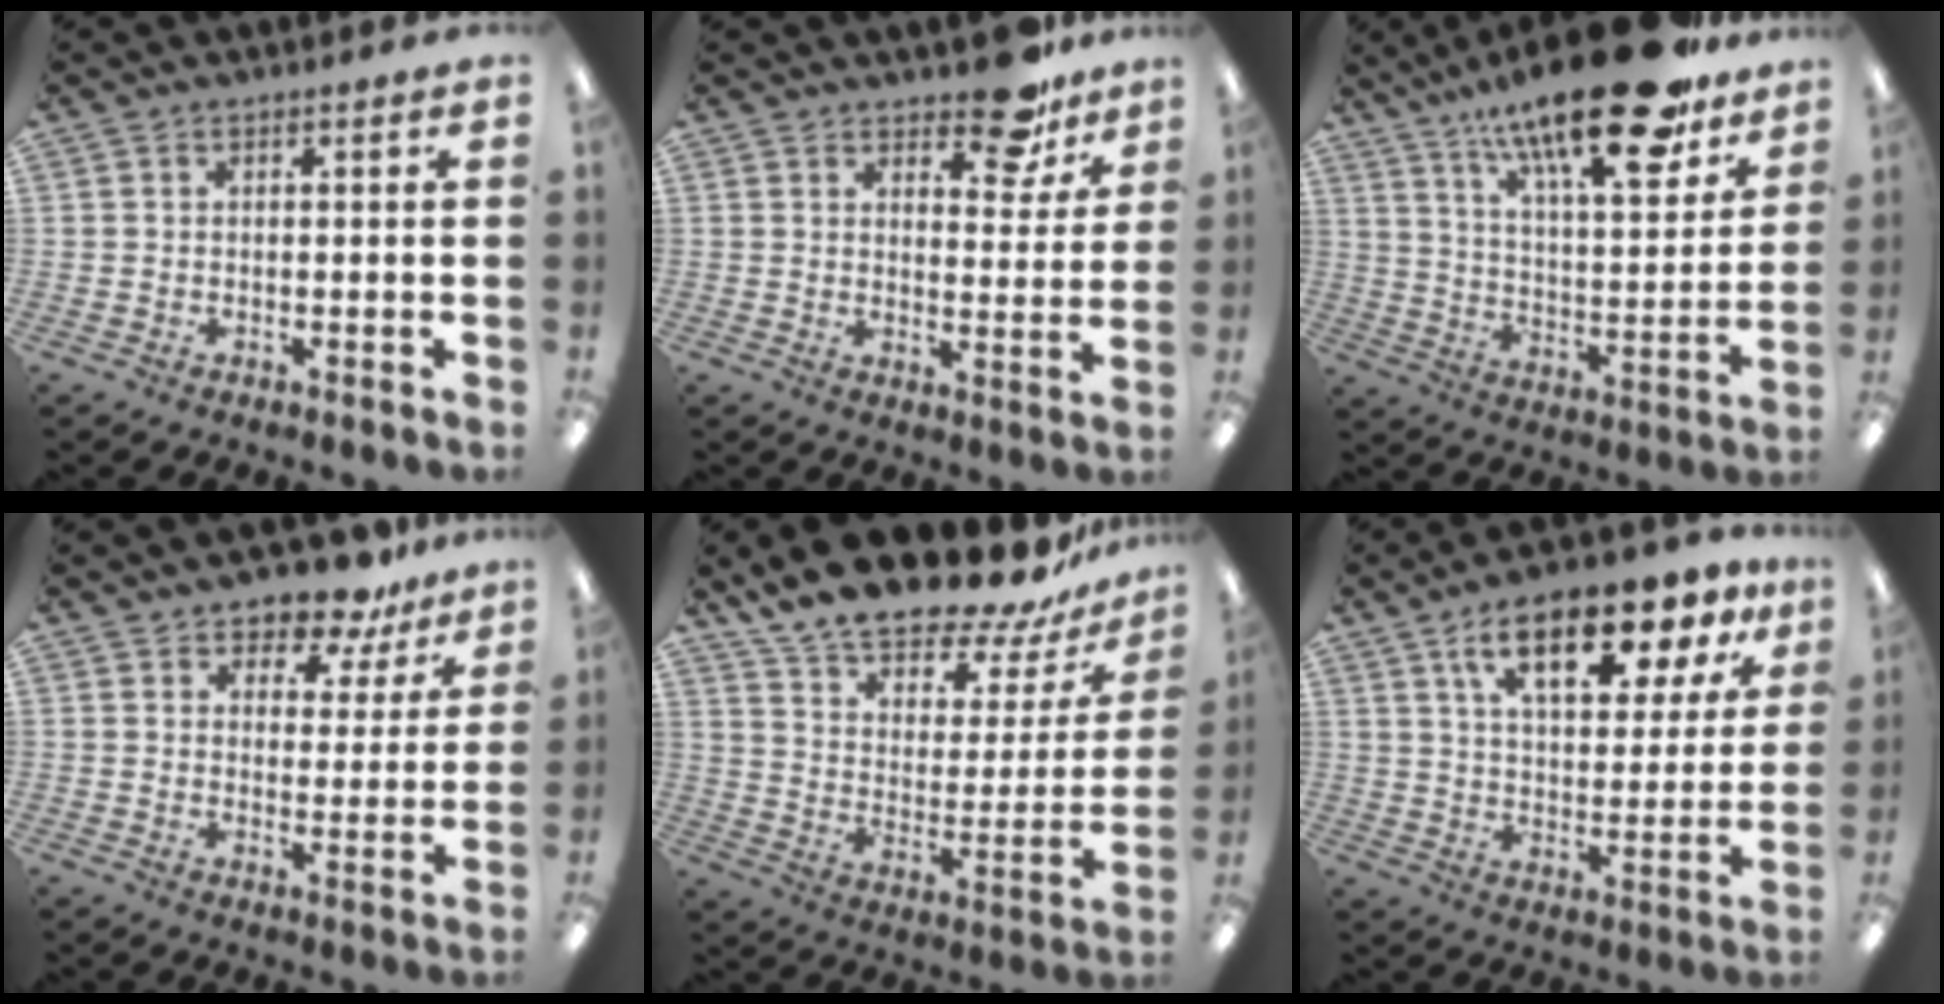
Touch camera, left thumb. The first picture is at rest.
{"total": 10.5, "force": [8.0, 4.5, 4.9], "torque": [-0.047, -0.053, 0.139]}
{"total": 23.7, "force": [17.1, 6.7, 15.1], "torque": [-0.235, -0.105, 0.279]}
{"total": 7.8, "force": [7.0, 3.1, 1.4], "torque": [-0.022, -0.056, 0.127]}
{"total": 19.1, "force": [16.8, 6.0, 7.0], "torque": [-0.122, -0.125, 0.289]}
{"total": 15.9, "force": [9.8, 6.5, 10.7], "torque": [-0.157, -0.040, 0.160]}